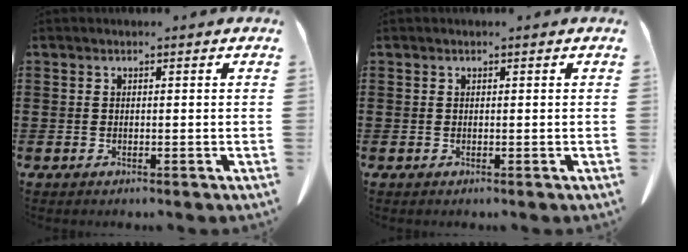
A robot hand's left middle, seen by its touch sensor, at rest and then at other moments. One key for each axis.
{"total": 0.0}